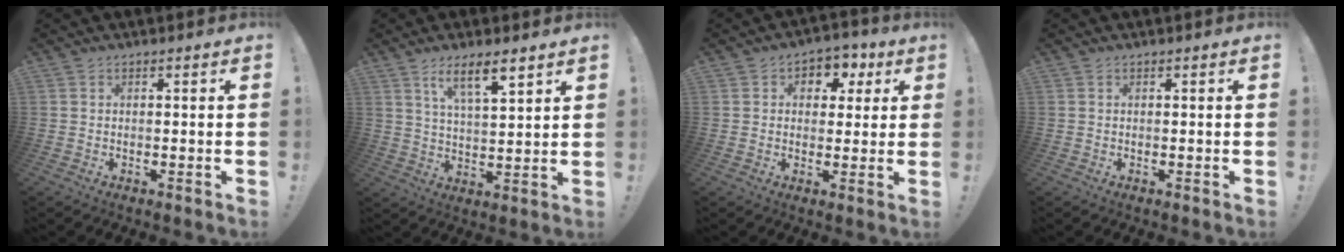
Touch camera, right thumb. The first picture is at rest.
{"total": 9.5, "force": [6.2, 2.1, 6.8], "torque": [-0.117, -0.031, 0.107]}
{"total": 6.1, "force": [1.5, 5.3, 2.6], "torque": [-0.017, -0.007, 0.026]}
{"total": 0.0}